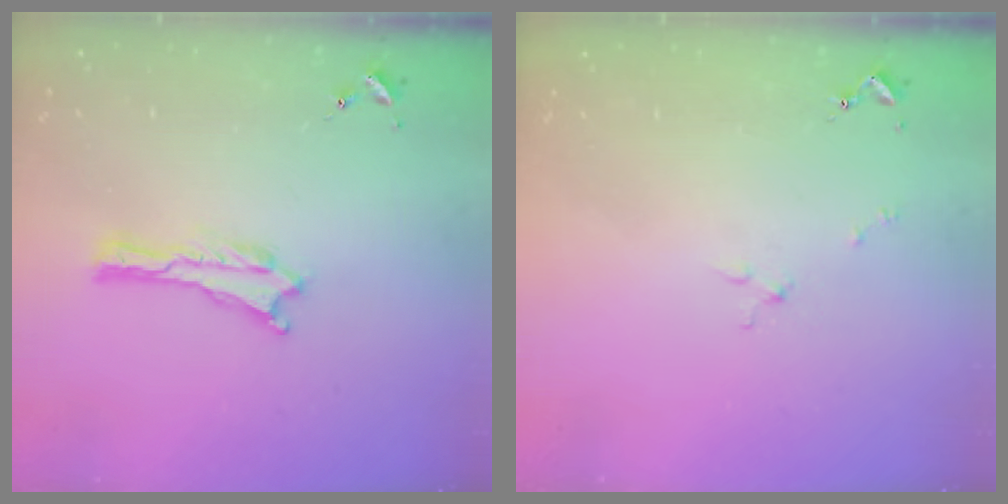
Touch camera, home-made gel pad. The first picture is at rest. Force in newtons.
{"total": 1.7, "press": 1.7, "slide": 0.3}